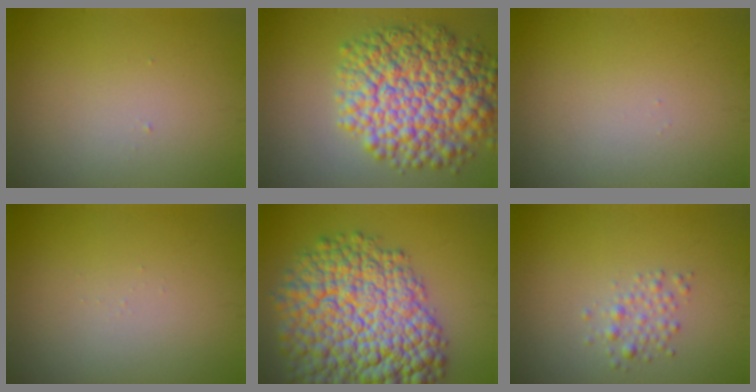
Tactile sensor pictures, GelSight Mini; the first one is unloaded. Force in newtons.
{"total": 10.4, "press": 10.3, "slide": 0.3}
{"total": 0.0}
{"total": 0.0}
{"total": 16.1, "press": 16.1, "slide": 0.7}
{"total": 1.7, "press": 1.7, "slide": 0.0}